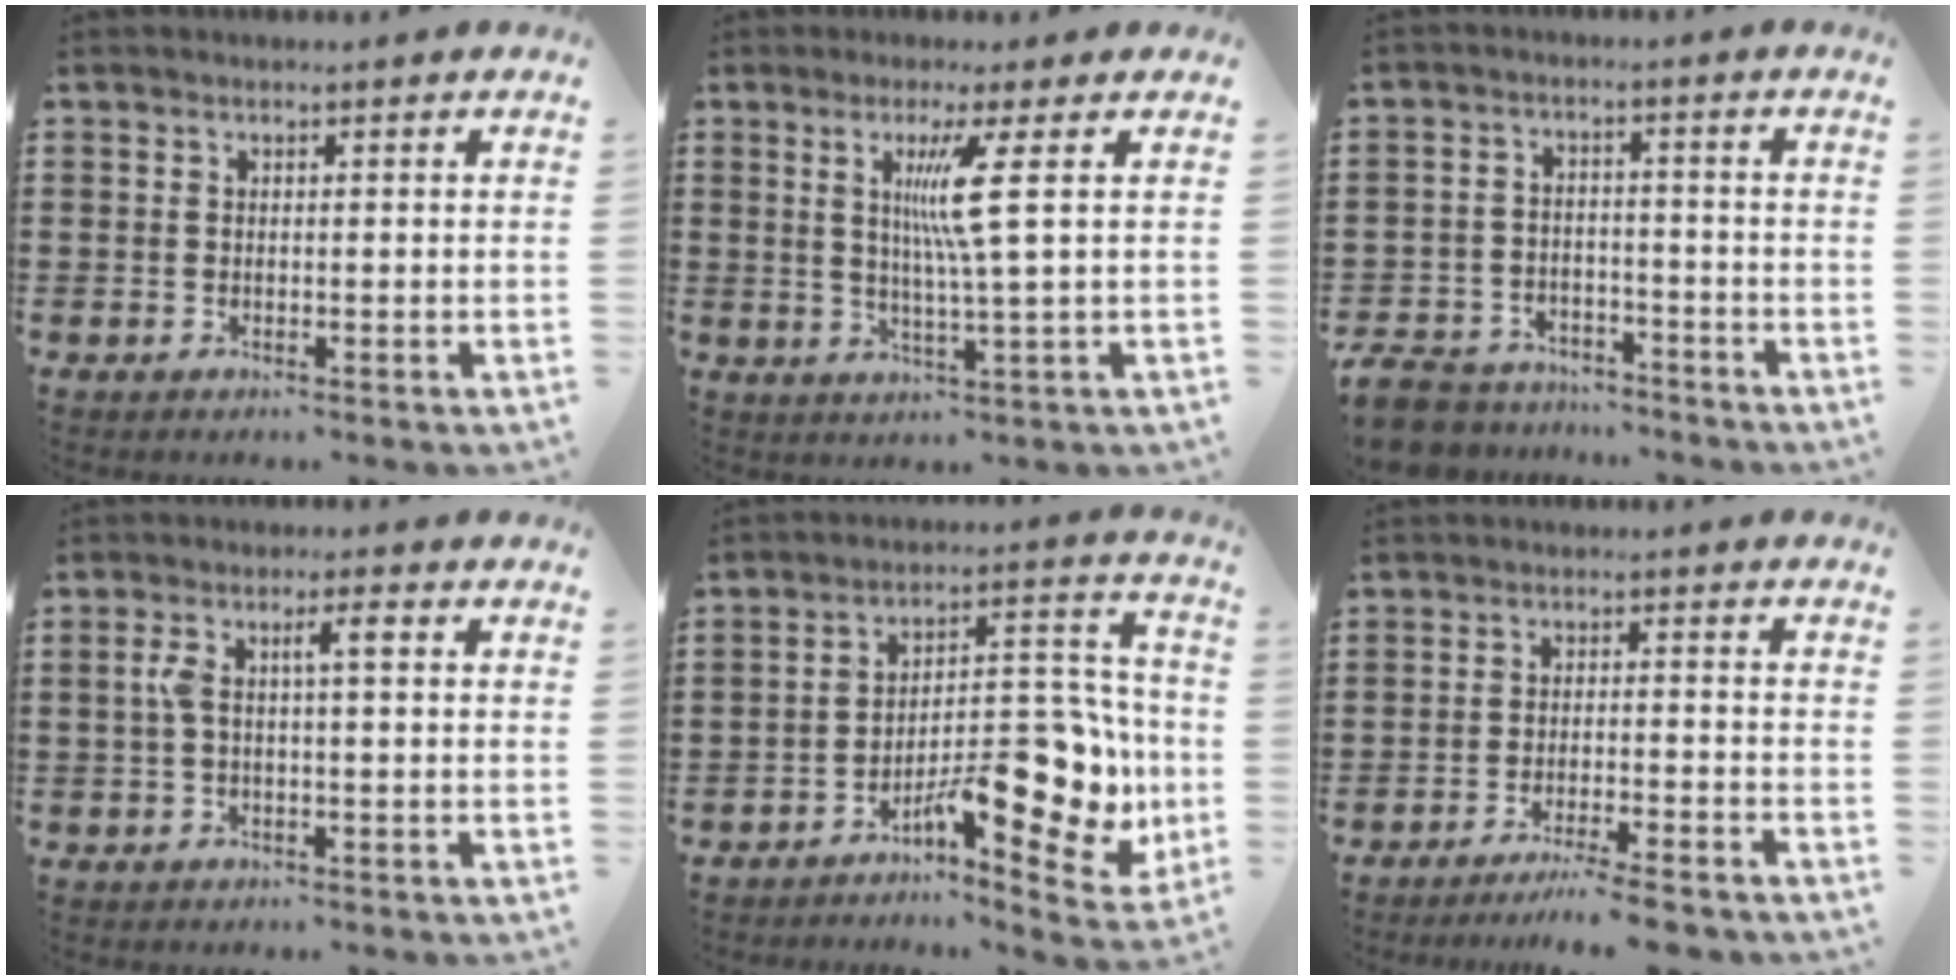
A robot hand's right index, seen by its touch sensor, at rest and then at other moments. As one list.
[{"total": 6.9, "force": [1.7, -0.8, 6.6], "torque": [-0.132, -0.009, 0.022]}, {"total": 6.2, "force": [-5.9, 1.7, 1.0], "torque": [-0.038, 0.007, -0.122]}, {"total": 4.0, "force": [0.3, 0.9, 3.9], "torque": [-0.089, 0.003, -0.004]}, {"total": 13.4, "force": [-6.1, 5.2, 10.8], "torque": [-0.133, 0.006, -0.106]}, {"total": 4.5, "force": [-4.1, -0.3, 2.0], "torque": [-0.040, -0.012, -0.080]}]